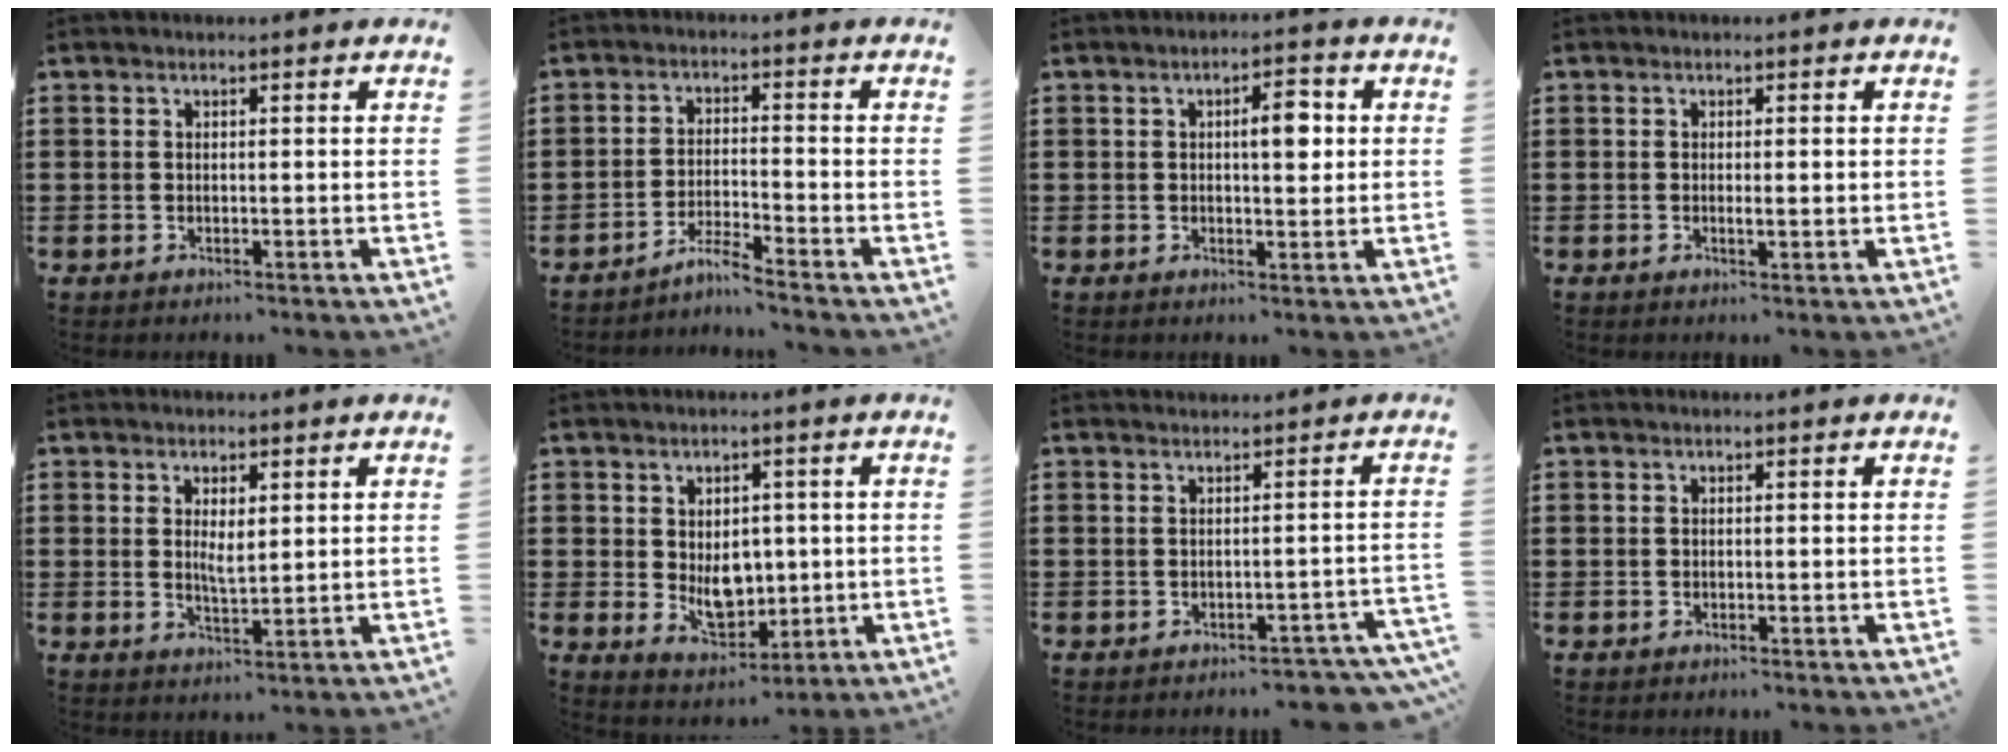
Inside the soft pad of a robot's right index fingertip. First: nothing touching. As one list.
[{"total": 3.3, "force": [-3.1, -0.5, 0.9], "torque": [-0.026, -0.004, -0.065]}, {"total": 4.6, "force": [0.8, 1.6, 4.2], "torque": [-0.067, 0.004, 0.007]}, {"total": 1.3, "force": [-0.1, 0.3, 1.2], "torque": [-0.022, 0.000, -0.001]}, {"total": 3.2, "force": [0.8, 1.1, 2.9], "torque": [-0.050, -0.002, 0.012]}, {"total": 6.2, "force": [0.1, 4.4, 4.4], "torque": [-0.055, -0.001, 0.000]}, {"total": 1.1, "force": [-1.1, 0.1, 0.4], "torque": [-0.012, -0.003, -0.021]}, {"total": 0.0}]